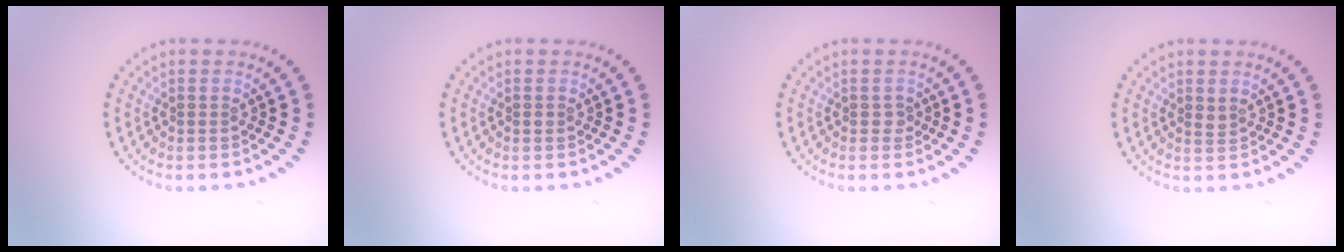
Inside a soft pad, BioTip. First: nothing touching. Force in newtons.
{"total": 0.5, "press": 0.4, "slide": 0.3}
{"total": 0.8, "press": 0.6, "slide": 0.5}
{"total": 0.6, "press": 0.5, "slide": 0.2}